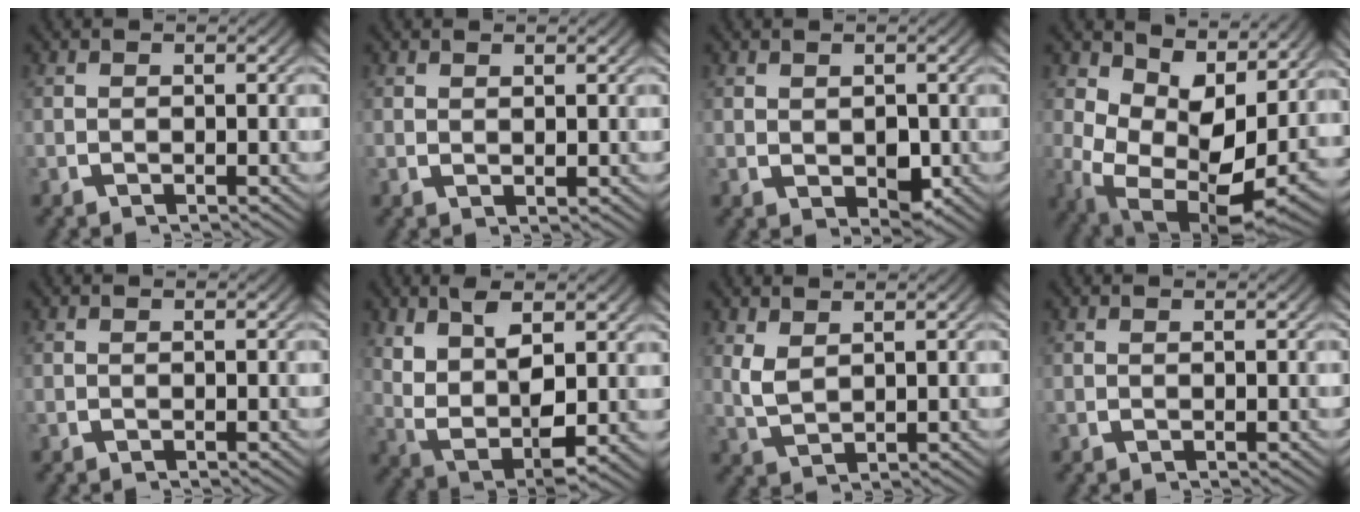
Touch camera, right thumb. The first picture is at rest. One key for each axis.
{"total": 0.8, "fx": 0.7, "fy": 0.1, "fz": 0.3, "tx": -0.001, "ty": -0.004, "tz": 0.020}
{"total": 2.8, "fx": 0.1, "fy": 2.0, "fz": 2.0, "tx": -0.032, "ty": -0.015, "tz": 0.012}
{"total": 12.3, "fx": -1.1, "fy": 7.7, "fz": 9.6, "tx": -0.214, "ty": -0.082, "tz": 0.025}
{"total": 0.0}
{"total": 9.6, "fx": -0.1, "fy": 5.9, "fz": 7.6, "tx": -0.173, "ty": -0.054, "tz": 0.031}
{"total": 2.6, "fx": 1.5, "fy": 1.4, "fz": 1.6, "tx": -0.038, "ty": -0.009, "tz": 0.041}
{"total": 0.0}